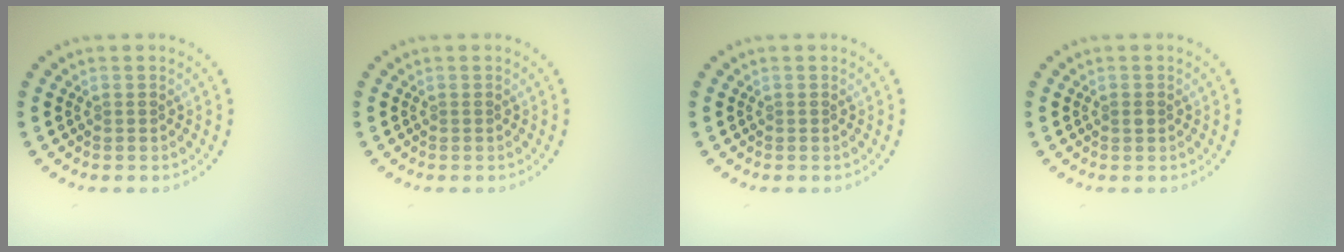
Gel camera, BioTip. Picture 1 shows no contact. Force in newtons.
{"total": 0.0}
{"total": 0.0}
{"total": 0.7, "press": 0.7, "slide": 0.1}